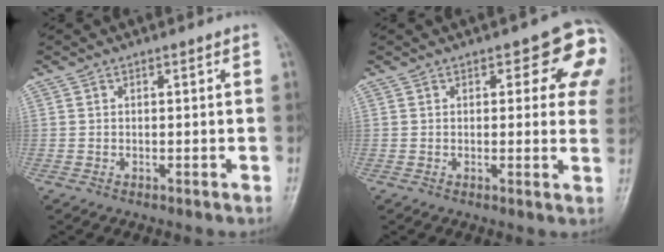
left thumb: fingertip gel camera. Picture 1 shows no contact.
{"total": 9.5, "force": [4.0, 4.4, 7.4], "torque": [-0.030, -0.009, 0.037]}